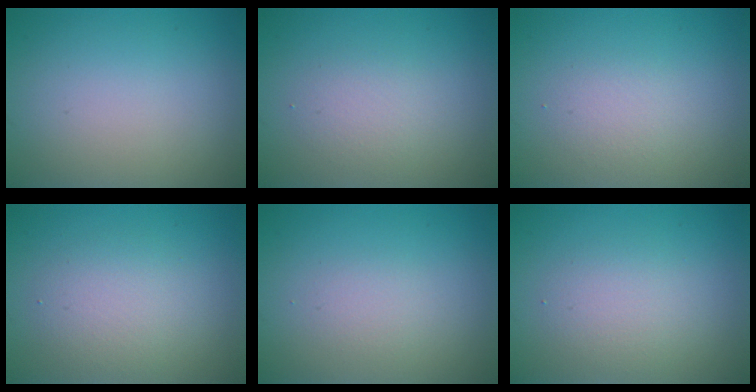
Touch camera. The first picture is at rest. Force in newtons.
{"total": 1.9, "press": 1.8, "slide": 0.2}
{"total": 1.5, "press": 1.5, "slide": 0.1}
{"total": 2.9, "press": 2.9, "slide": 0.2}
{"total": 1.2, "press": 1.2, "slide": 0.0}
{"total": 2.5, "press": 2.5, "slide": 0.1}